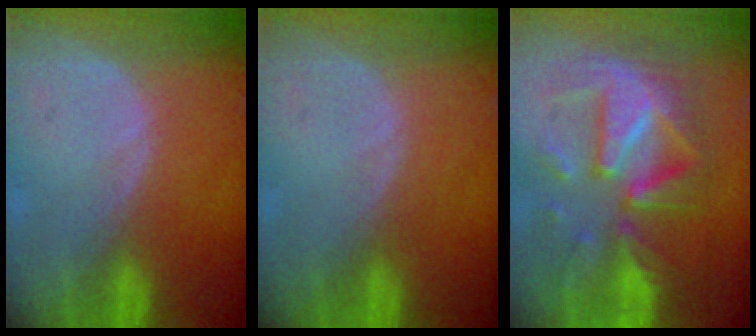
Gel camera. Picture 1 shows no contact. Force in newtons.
{"total": 0.0}
{"total": 12.1, "press": 12.0, "slide": 1.3}